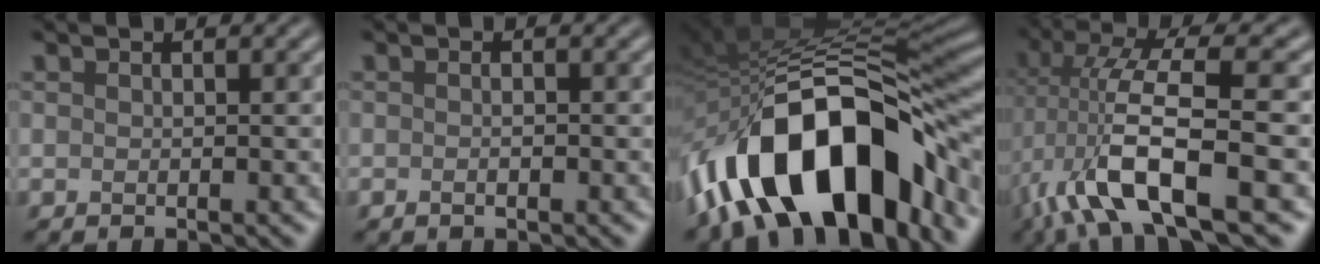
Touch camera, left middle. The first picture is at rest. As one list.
[{"total": 0.8, "force": [-0.4, 0.2, 0.7], "torque": [-0.013, 0.002, -0.005]}, {"total": 16.2, "force": [-7.4, 8.0, 11.9], "torque": [-0.178, 0.019, -0.130]}, {"total": 9.9, "force": [-2.2, 2.8, 9.2], "torque": [-0.187, 0.011, -0.048]}]